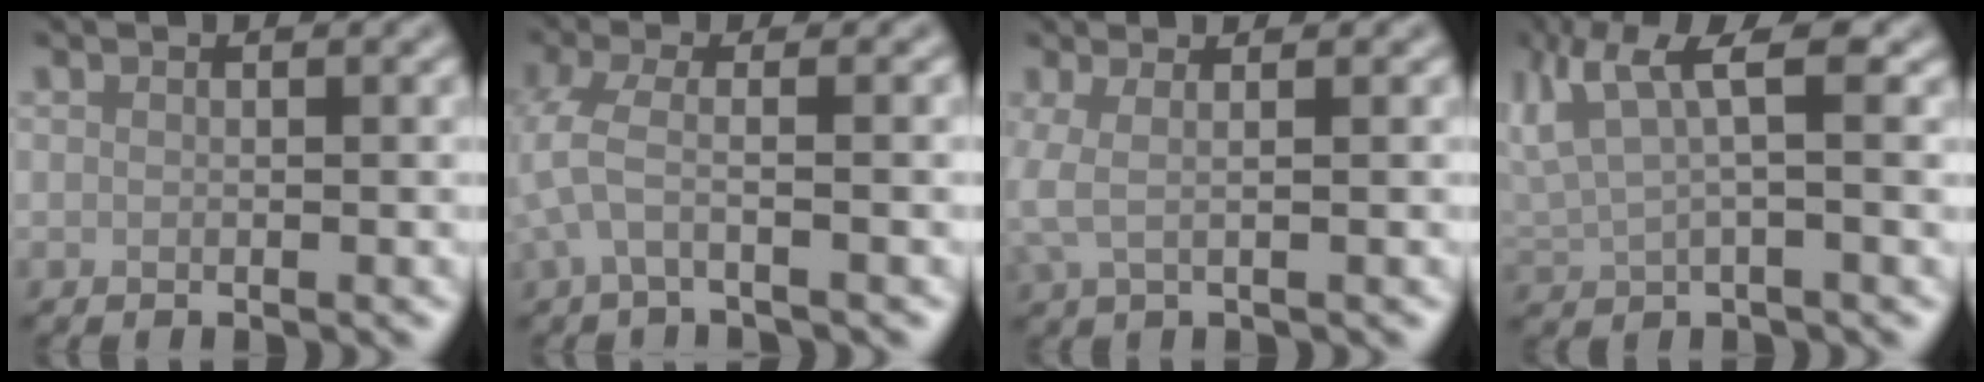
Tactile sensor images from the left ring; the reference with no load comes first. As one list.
[{"total": 3.1, "force": [-1.1, 0.7, 2.8], "torque": [-0.061, -0.007, -0.034]}, {"total": 1.8, "force": [0.2, 0.5, 1.8], "torque": [-0.036, 0.005, 0.001]}, {"total": 5.4, "force": [2.1, 1.8, 4.6], "torque": [-0.103, 0.010, 0.039]}]